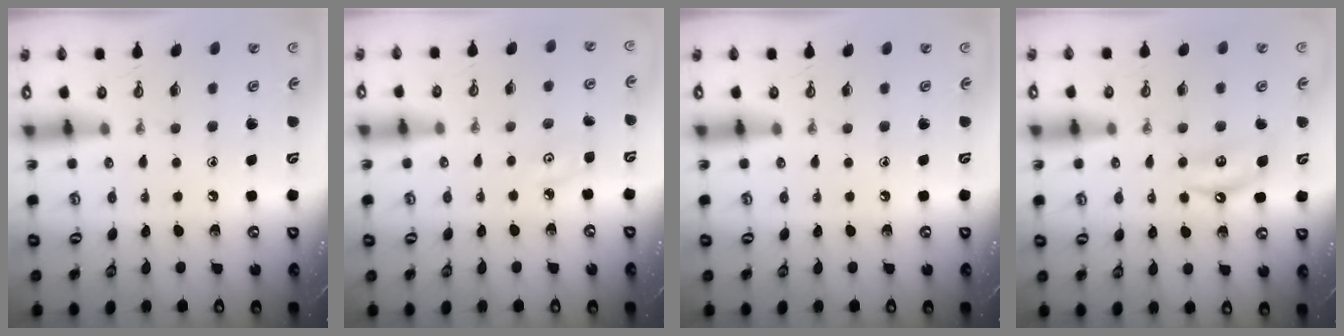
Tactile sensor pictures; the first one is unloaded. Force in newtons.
{"total": 3.8, "press": 3.7, "slide": 0.4}
{"total": 0.0}
{"total": 4.3, "press": 4.3, "slide": 0.3}